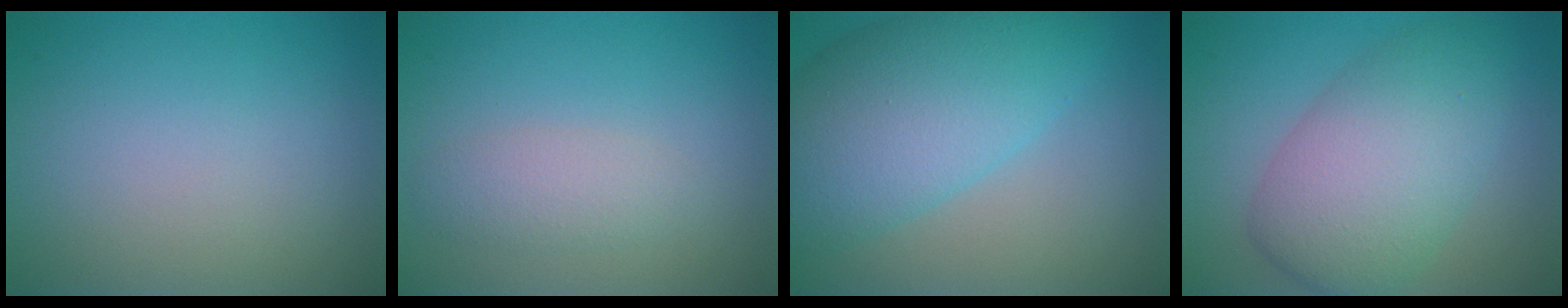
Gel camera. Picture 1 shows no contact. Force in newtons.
{"total": 2.3, "press": 2.3, "slide": 0.1}
{"total": 9.3, "press": 9.3, "slide": 0.3}
{"total": 7.7, "press": 7.7, "slide": 0.4}